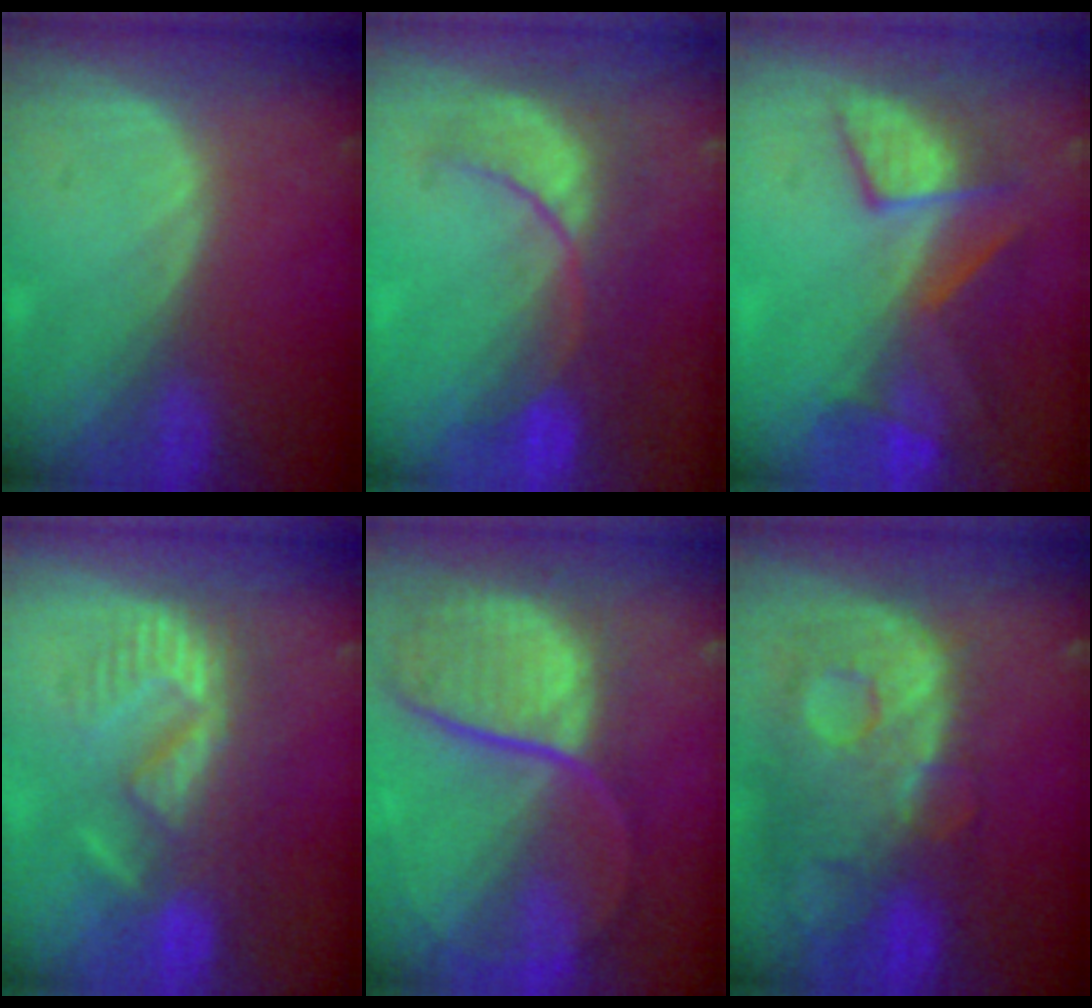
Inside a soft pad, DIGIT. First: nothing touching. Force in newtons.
{"total": 8.1, "press": 8.1, "slide": 0.8}
{"total": 7.5, "press": 7.4, "slide": 1.1}
{"total": 9.0, "press": 8.3, "slide": 3.5}
{"total": 12.0, "press": 9.9, "slide": 6.7}
{"total": 13.2, "press": 10.9, "slide": 7.5}